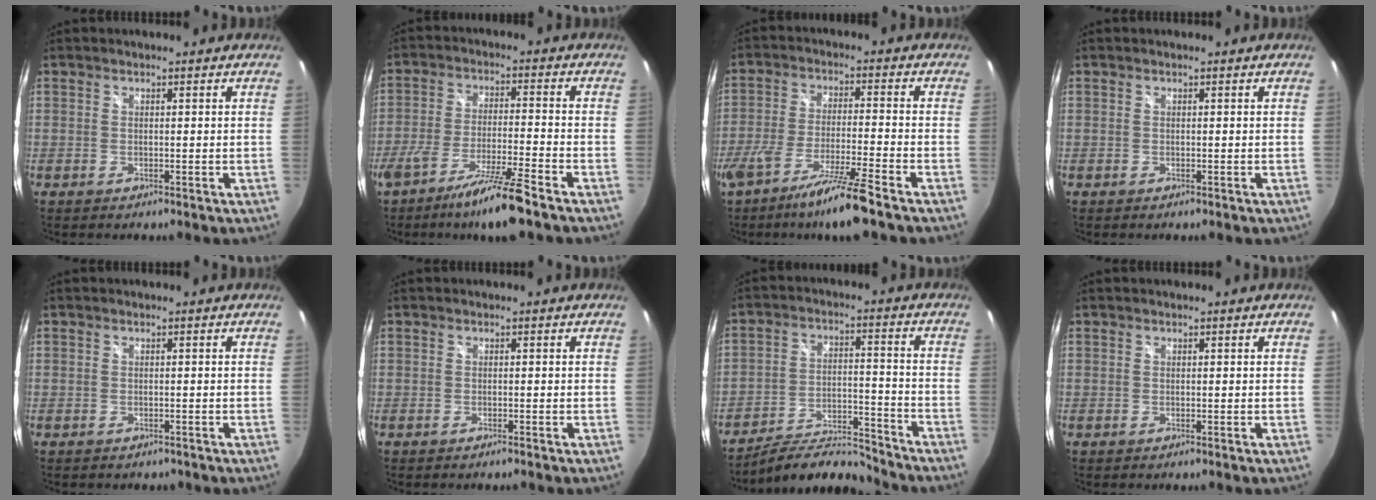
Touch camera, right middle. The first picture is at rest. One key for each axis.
{"total": 11.1, "fx": -8.4, "fy": -0.3, "fz": 7.2, "tx": -0.147, "ty": -0.018, "tz": -0.142}
{"total": 12.2, "fx": -9.3, "fy": -0.6, "fz": 7.9, "tx": -0.167, "ty": -0.029, "tz": -0.162}
{"total": 0.0}
{"total": 1.0, "fx": -0.6, "fy": 0.8, "fz": 0.3, "tx": -0.008, "ty": -0.003, "tz": -0.004}
{"total": 0.7, "fx": -0.6, "fy": 0.0, "fz": 0.3, "tx": -0.003, "ty": -0.002, "tz": -0.012}
{"total": 10.4, "fx": -10.1, "fy": 1.4, "fz": 2.0, "tx": -0.043, "ty": 0.009, "tz": -0.165}
{"total": 0.0}